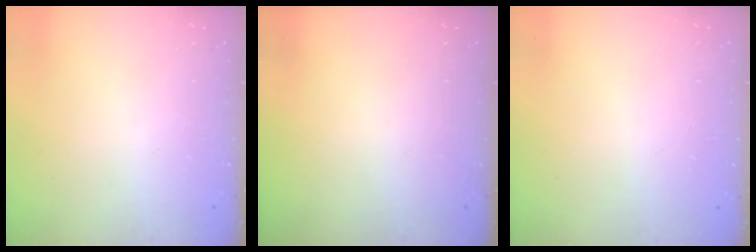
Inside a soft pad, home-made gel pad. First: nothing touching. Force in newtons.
{"total": 0.0}
{"total": 2.2, "press": 2.2, "slide": 0.1}